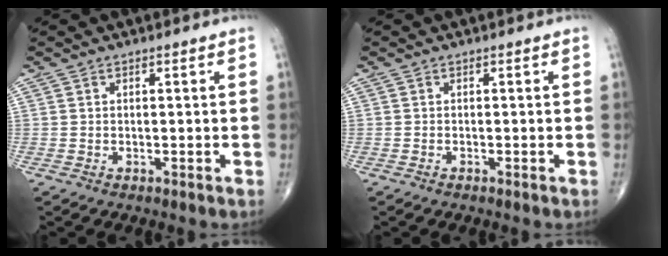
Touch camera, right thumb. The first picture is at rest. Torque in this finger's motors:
{"motor_torque": [0.05, 0.07, -0.20, 0.00, -0.01]}